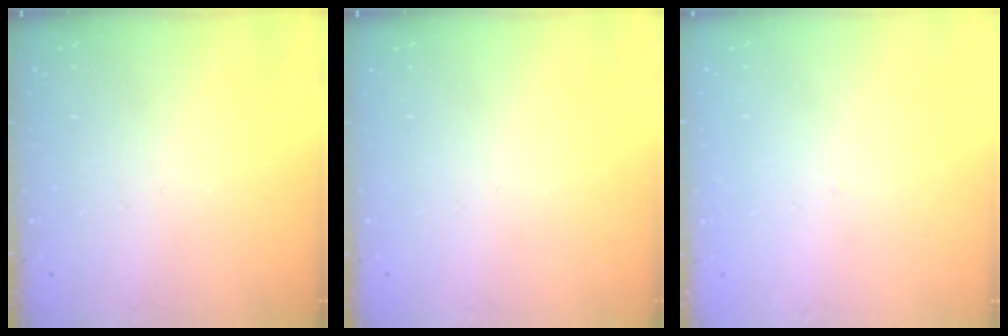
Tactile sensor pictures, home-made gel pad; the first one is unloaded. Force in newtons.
{"total": 0.0}
{"total": 1.5, "press": 1.5, "slide": 0.1}